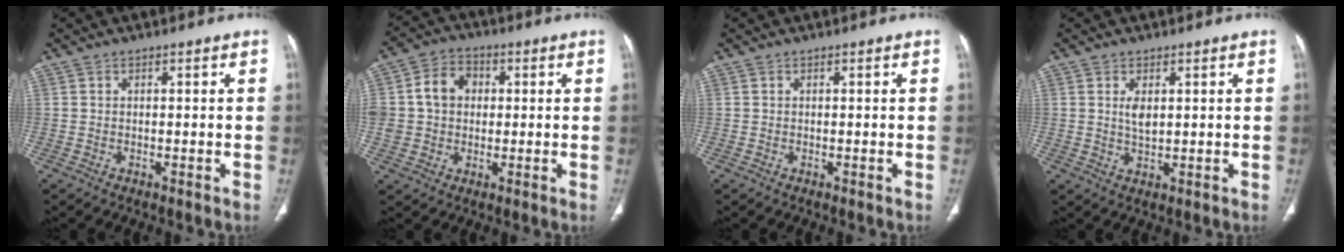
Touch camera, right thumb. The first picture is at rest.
{"total": 10.0, "force": [1.1, 8.2, 5.6], "torque": [-0.082, 0.019, 0.015]}
{"total": 0.0}
{"total": 3.0, "force": [0.9, 1.5, 2.5], "torque": [-0.041, -0.008, 0.018]}